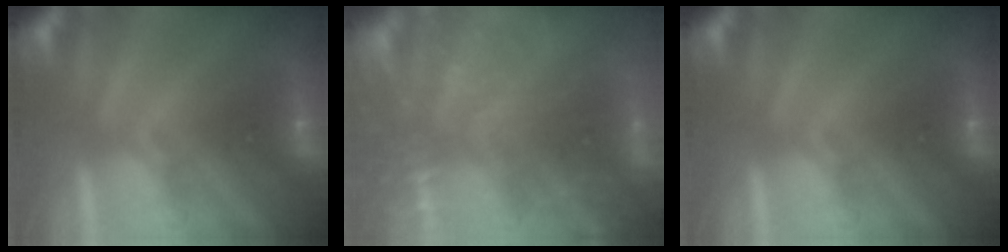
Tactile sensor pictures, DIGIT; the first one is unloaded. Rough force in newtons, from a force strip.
{"total": 7.4}
{"total": 0.0}